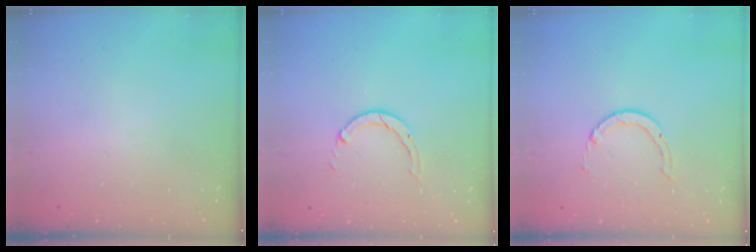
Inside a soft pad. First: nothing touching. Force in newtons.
{"total": 3.2, "press": 3.2, "slide": 0.5}
{"total": 2.0, "press": 2.0, "slide": 0.2}